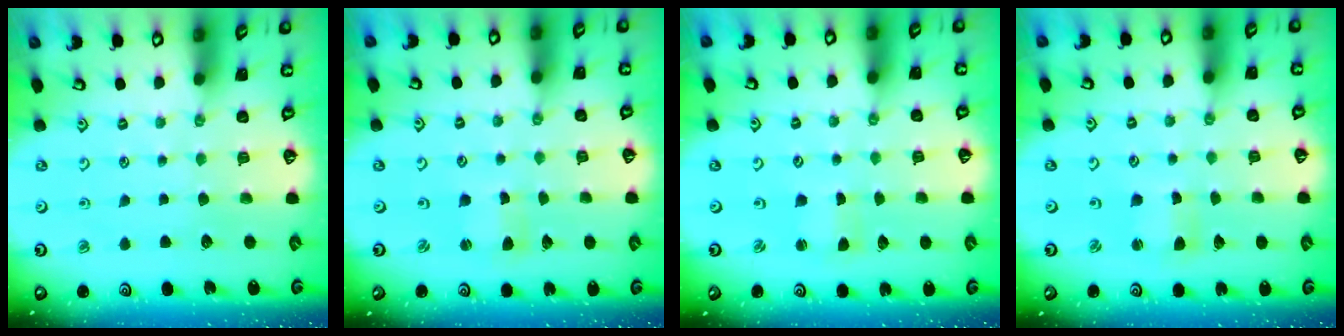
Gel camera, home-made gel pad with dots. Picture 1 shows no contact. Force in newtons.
{"total": 1.7, "press": 1.7, "slide": 0.4}
{"total": 1.5, "press": 1.5, "slide": 0.1}
{"total": 2.9, "press": 2.9, "slide": 0.3}